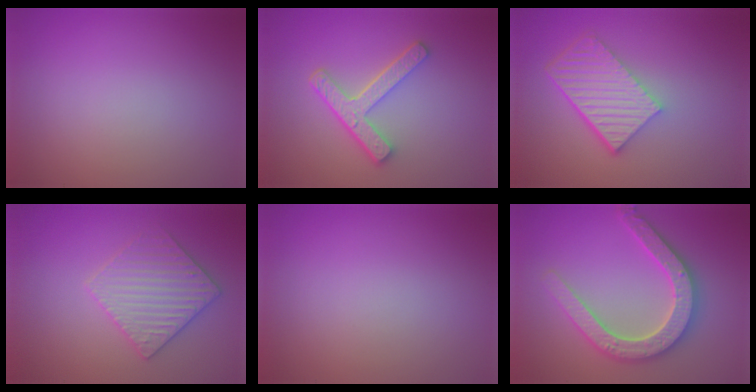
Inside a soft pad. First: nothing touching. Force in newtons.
{"total": 4.5, "press": 3.3, "slide": 3.0}
{"total": 6.1, "press": 4.2, "slide": 4.4}
{"total": 3.5, "press": 3.5, "slide": 0.5}
{"total": 0.0}
{"total": 5.3, "press": 5.2, "slide": 0.9}